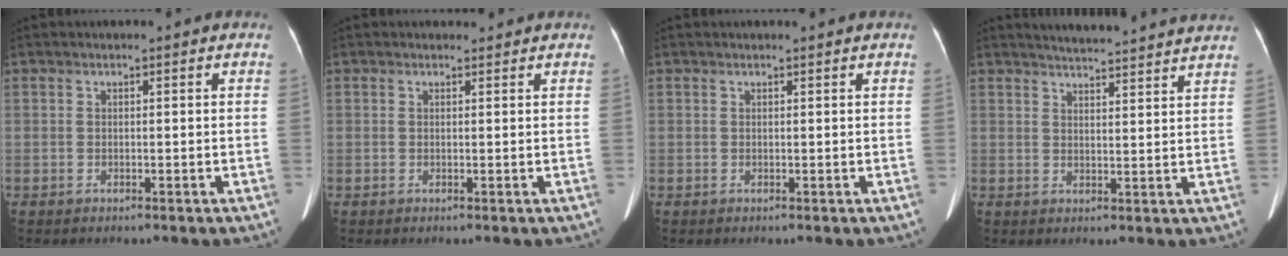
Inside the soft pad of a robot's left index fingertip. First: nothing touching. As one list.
[{"total": 1.3, "force": [1.2, 0.4, 0.1], "torque": [-0.008, 0.005, 0.018]}, {"total": 1.9, "force": [1.7, 0.0, 0.7], "torque": [-0.009, 0.014, 0.022]}, {"total": 13.2, "force": [12.6, 0.3, 4.1], "torque": [-0.060, 0.002, 0.153]}]